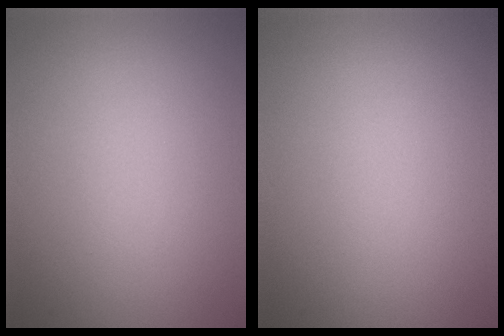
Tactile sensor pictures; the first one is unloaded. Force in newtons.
{"total": 0.0}